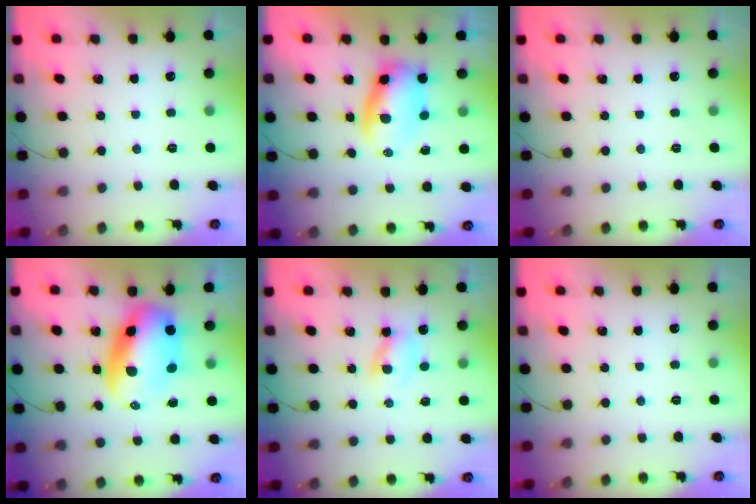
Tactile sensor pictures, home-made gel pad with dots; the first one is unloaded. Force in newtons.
{"total": 6.2, "press": 6.0, "slide": 1.3}
{"total": 0.0}
{"total": 10.9, "press": 10.5, "slide": 2.7}
{"total": 2.3, "press": 2.0, "slide": 1.1}
{"total": 0.0}